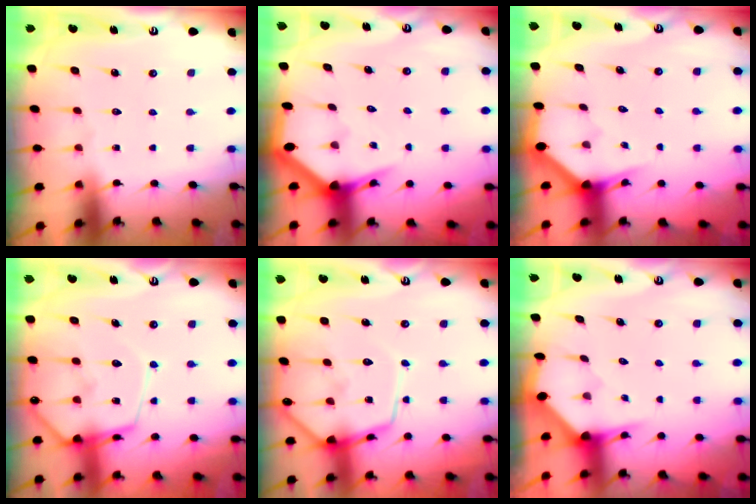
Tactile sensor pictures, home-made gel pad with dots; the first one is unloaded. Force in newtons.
{"total": 4.1, "press": 4.0, "slide": 0.5}
{"total": 3.0, "press": 3.0, "slide": 0.1}
{"total": 14.0, "press": 13.9, "slide": 1.4}
{"total": 14.3, "press": 14.2, "slide": 1.4}
{"total": 3.2, "press": 3.2, "slide": 0.3}